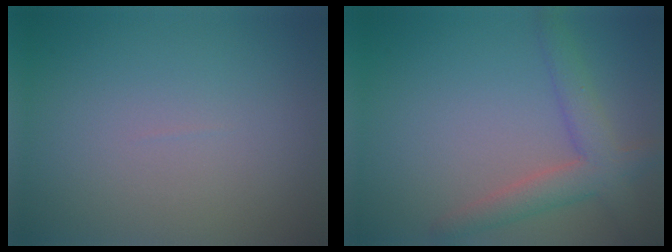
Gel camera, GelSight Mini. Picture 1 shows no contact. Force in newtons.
{"total": 3.9, "press": 3.9, "slide": 0.3}